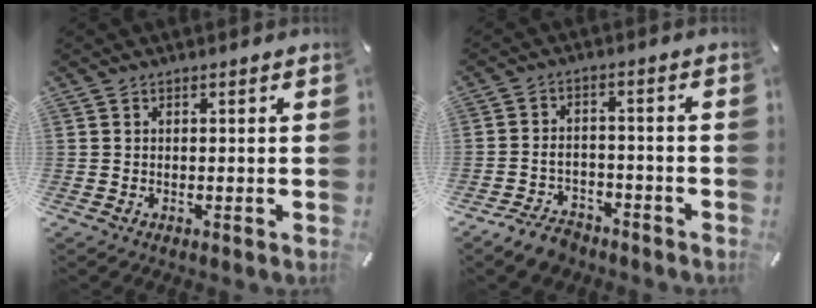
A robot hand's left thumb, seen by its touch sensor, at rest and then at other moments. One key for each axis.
{"total": 5.7, "fx": -4.5, "fy": 2.9, "fz": 2.0, "tx": -0.042, "ty": 0.024, "tz": -0.086}